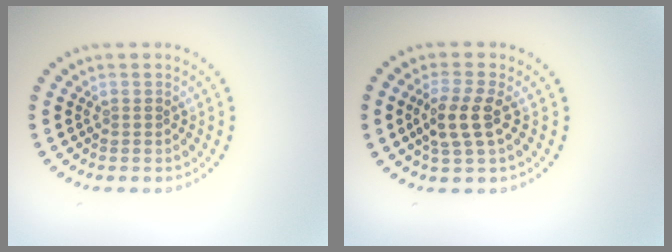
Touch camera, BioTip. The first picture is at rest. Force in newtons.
{"total": 3.2, "press": 2.9, "slide": 1.4}